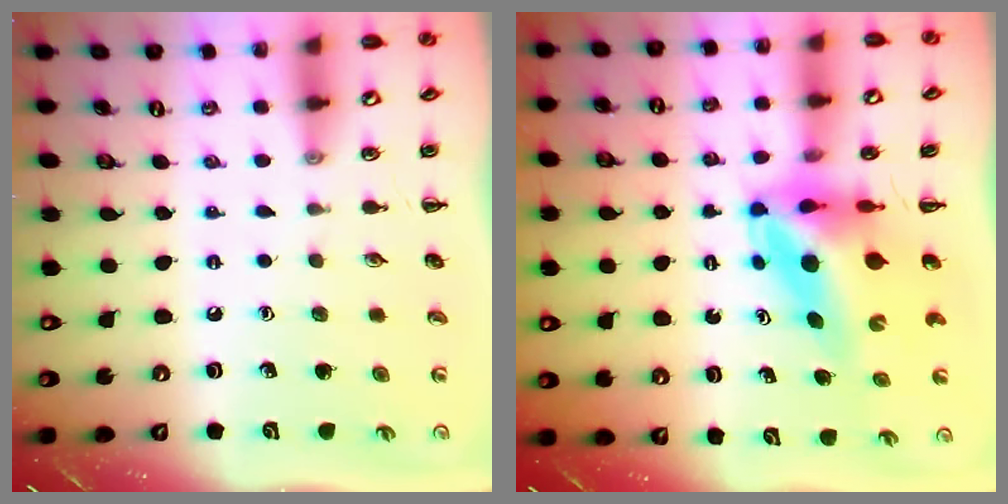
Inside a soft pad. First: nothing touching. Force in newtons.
{"total": 6.7, "press": 6.4, "slide": 2.0}